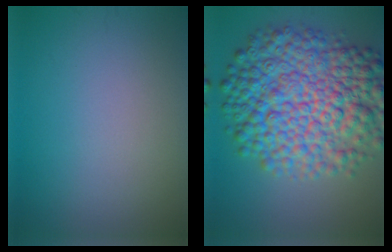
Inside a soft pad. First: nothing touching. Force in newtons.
{"total": 12.1, "press": 12.1, "slide": 0.2}